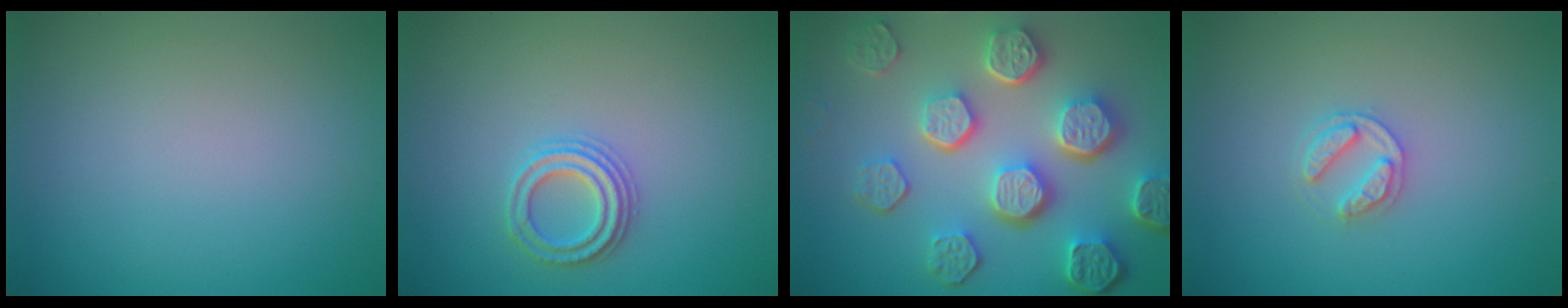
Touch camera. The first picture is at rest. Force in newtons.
{"total": 2.3, "press": 2.3, "slide": 0.3}
{"total": 8.5, "press": 6.2, "slide": 5.7}
{"total": 2.0, "press": 2.0, "slide": 0.3}